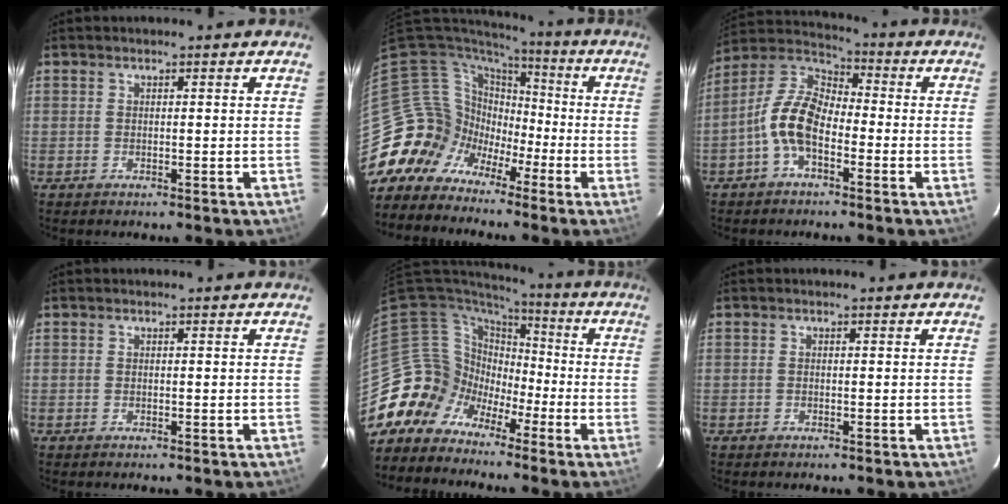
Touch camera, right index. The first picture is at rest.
{"total": 10.7, "force": [-5.5, 9.2, 0.4], "torque": [-0.030, 0.040, -0.119]}
{"total": 10.2, "force": [-3.7, 5.5, 7.8], "torque": [-0.167, 0.017, -0.078]}
{"total": 0.0}
{"total": 9.5, "force": [-5.1, 8.0, 0.0], "torque": [-0.017, 0.045, -0.117]}
{"total": 0.0}